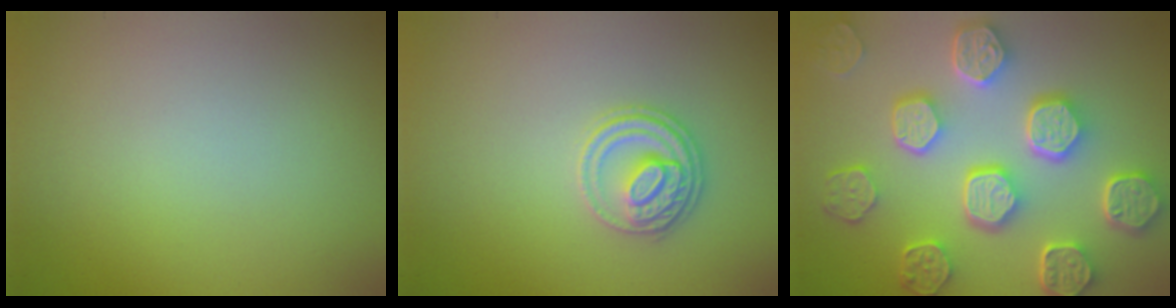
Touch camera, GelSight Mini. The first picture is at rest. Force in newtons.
{"total": 2.8, "press": 2.7, "slide": 0.5}
{"total": 8.5, "press": 6.6, "slide": 5.3}